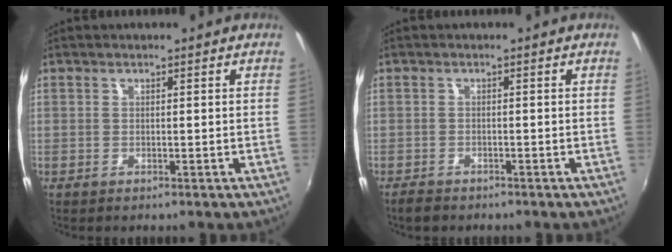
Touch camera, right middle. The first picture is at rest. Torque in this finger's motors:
{"motor_torque": [0.01, -0.01, 0.00, 0.02]}